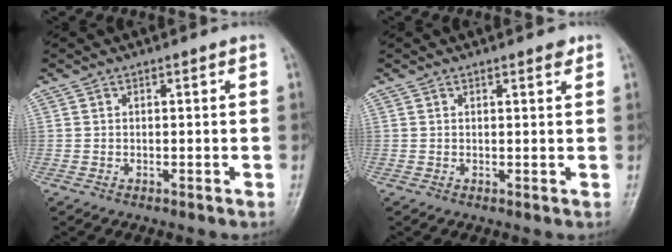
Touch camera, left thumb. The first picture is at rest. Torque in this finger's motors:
{"motor_torque": [-0.07, -0.08, 0.08, 0.07, 0.00]}